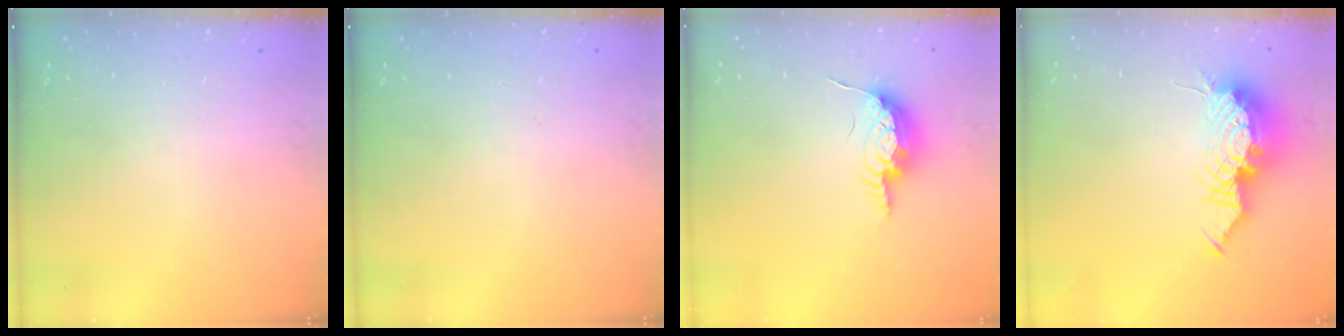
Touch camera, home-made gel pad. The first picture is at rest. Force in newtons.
{"total": 0.0}
{"total": 9.9, "press": 9.9, "slide": 1.0}
{"total": 14.0, "press": 13.6, "slide": 3.6}